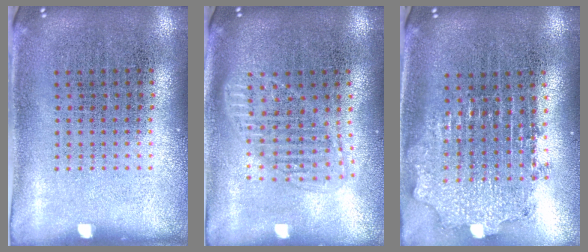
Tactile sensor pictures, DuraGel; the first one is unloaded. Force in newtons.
{"total": 1.5, "press": 1.3, "slide": 0.8}
{"total": 2.0, "press": 1.6, "slide": 1.3}